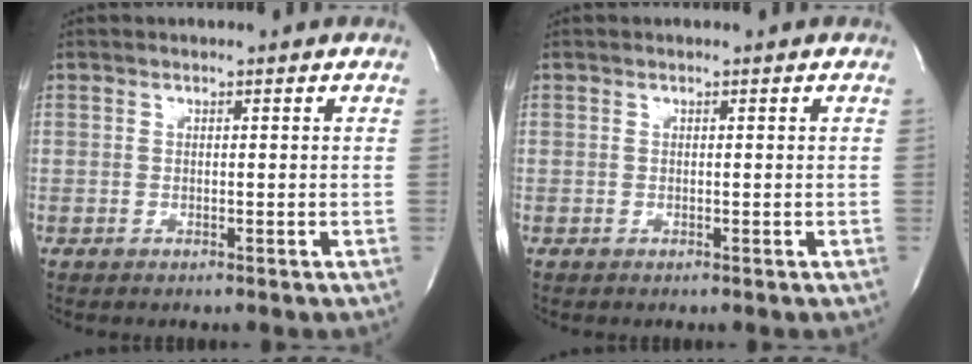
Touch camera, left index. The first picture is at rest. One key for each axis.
{"total": 0.0}